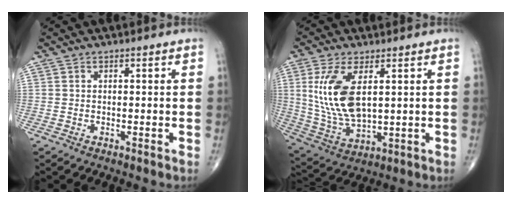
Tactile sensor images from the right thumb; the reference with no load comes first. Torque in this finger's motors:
{"motor_torque": [-0.45, 1.30, 1.17, 0.43, 0.17]}